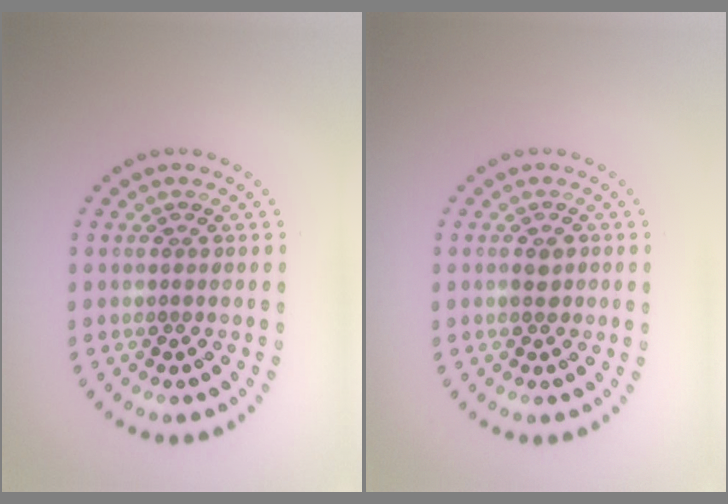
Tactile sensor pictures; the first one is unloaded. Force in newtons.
{"total": 1.2, "press": 1.2, "slide": 0.2}